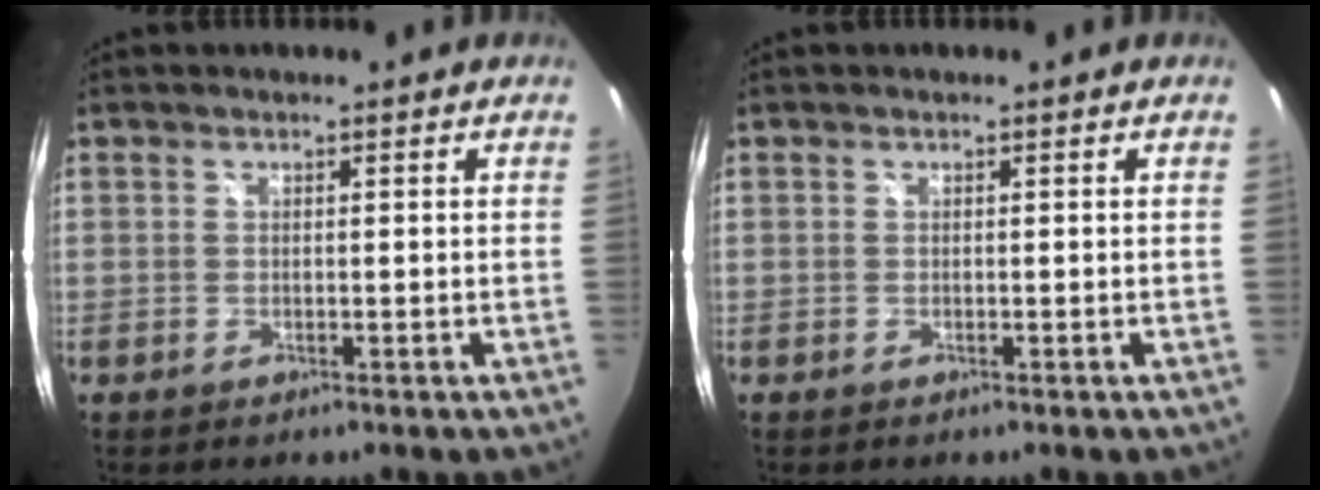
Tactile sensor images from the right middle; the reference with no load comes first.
{"total": 0.0}